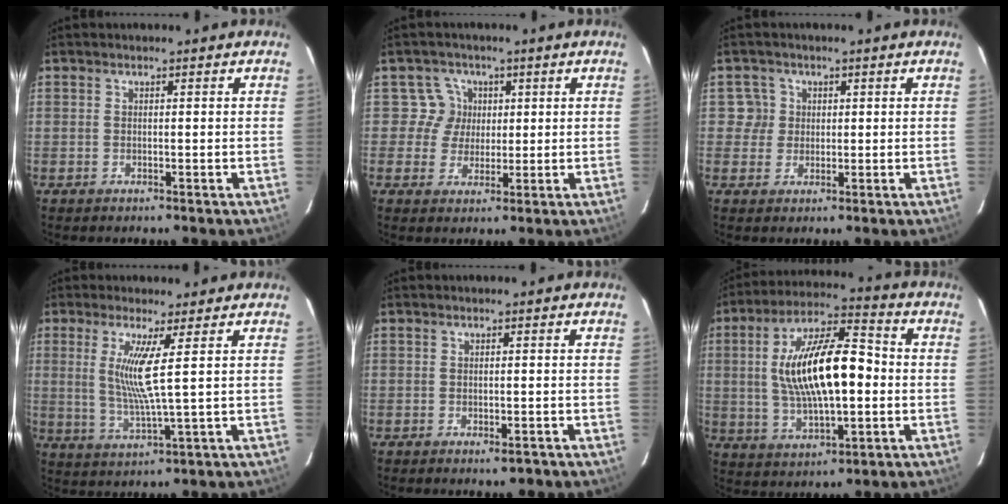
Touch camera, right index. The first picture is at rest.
{"total": 4.4, "force": [0.9, 4.3, -0.2], "torque": [0.018, 0.010, 0.010]}
{"total": 3.0, "force": [0.6, 2.9, -0.1], "torque": [0.019, 0.018, 0.008]}
{"total": 7.1, "force": [1.9, -0.7, 6.8], "torque": [-0.132, -0.017, 0.039]}
{"total": 1.8, "force": [-1.2, 0.7, 1.1], "torque": [-0.020, -0.001, -0.015]}
{"total": 17.9, "force": [0.3, 6.7, 16.6], "torque": [-0.306, 0.017, 0.008]}